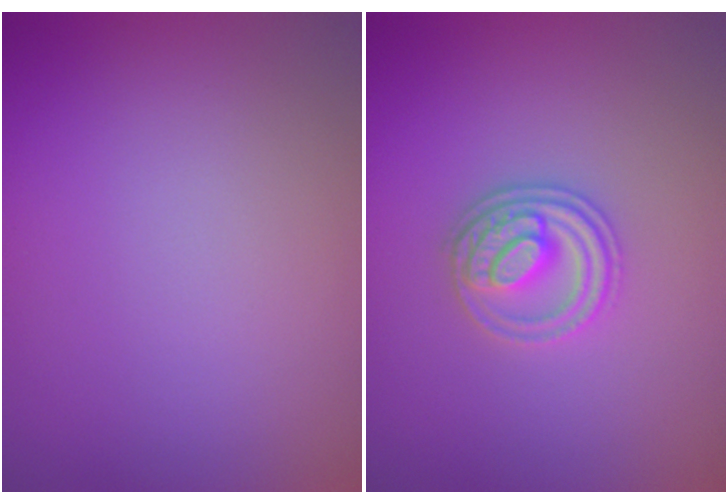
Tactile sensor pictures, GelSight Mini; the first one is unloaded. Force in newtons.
{"total": 3.2, "press": 2.9, "slide": 1.2}